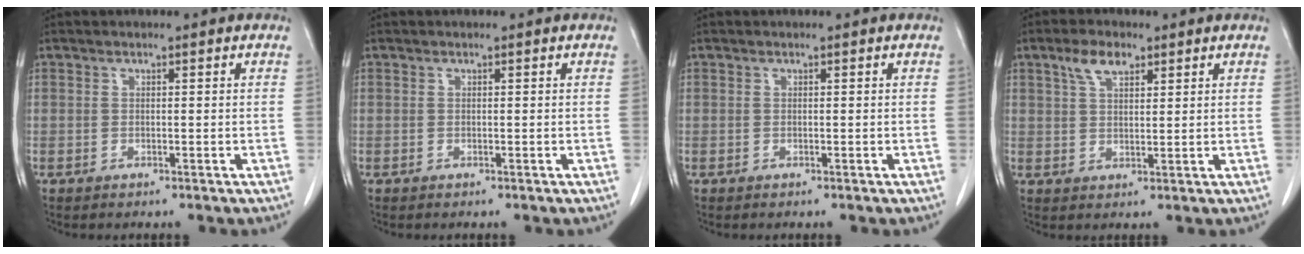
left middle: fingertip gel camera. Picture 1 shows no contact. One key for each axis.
{"total": 0.0}
{"total": 0.0}
{"total": 4.5, "fx": 2.7, "fy": 2.0, "fz": 3.0, "tx": -0.064, "ty": 0.010, "tz": 0.055}